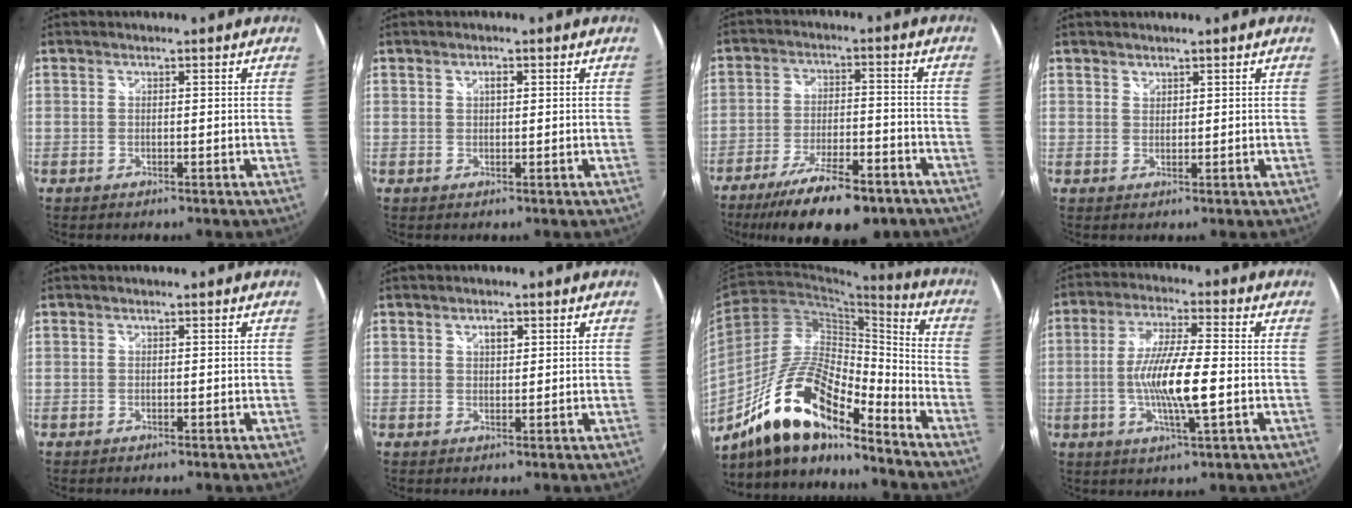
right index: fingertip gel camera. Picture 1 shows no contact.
{"total": 1.2, "force": [0.4, 0.6, 0.9], "torque": [-0.015, 0.003, 0.006]}
{"total": 17.3, "force": [-12.7, 5.2, 10.5], "torque": [-0.200, -0.030, -0.192]}
{"total": 1.1, "force": [1.0, 0.5, 0.0], "torque": [0.002, 0.002, 0.017]}
{"total": 0.0}
{"total": 1.9, "force": [0.9, 1.1, 1.3], "torque": [-0.019, 0.004, 0.015]}
{"total": 18.2, "force": [-12.3, 5.3, 12.3], "torque": [-0.228, 0.003, -0.232]}
{"total": 11.3, "force": [-2.0, 1.4, 11.1], "torque": [-0.209, -0.007, -0.038]}